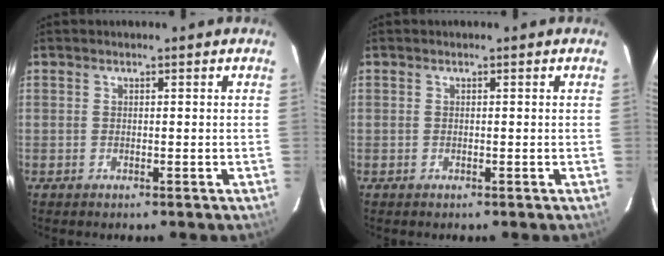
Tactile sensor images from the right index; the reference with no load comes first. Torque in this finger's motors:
{"motor_torque": [0.00, 0.00, 0.02, 0.01]}